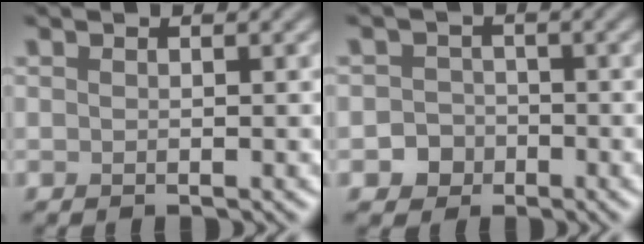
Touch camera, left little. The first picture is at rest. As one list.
[{"total": 2.1, "force": [-0.9, 1.9, 0.4], "torque": [0.011, 0.003, -0.023]}]